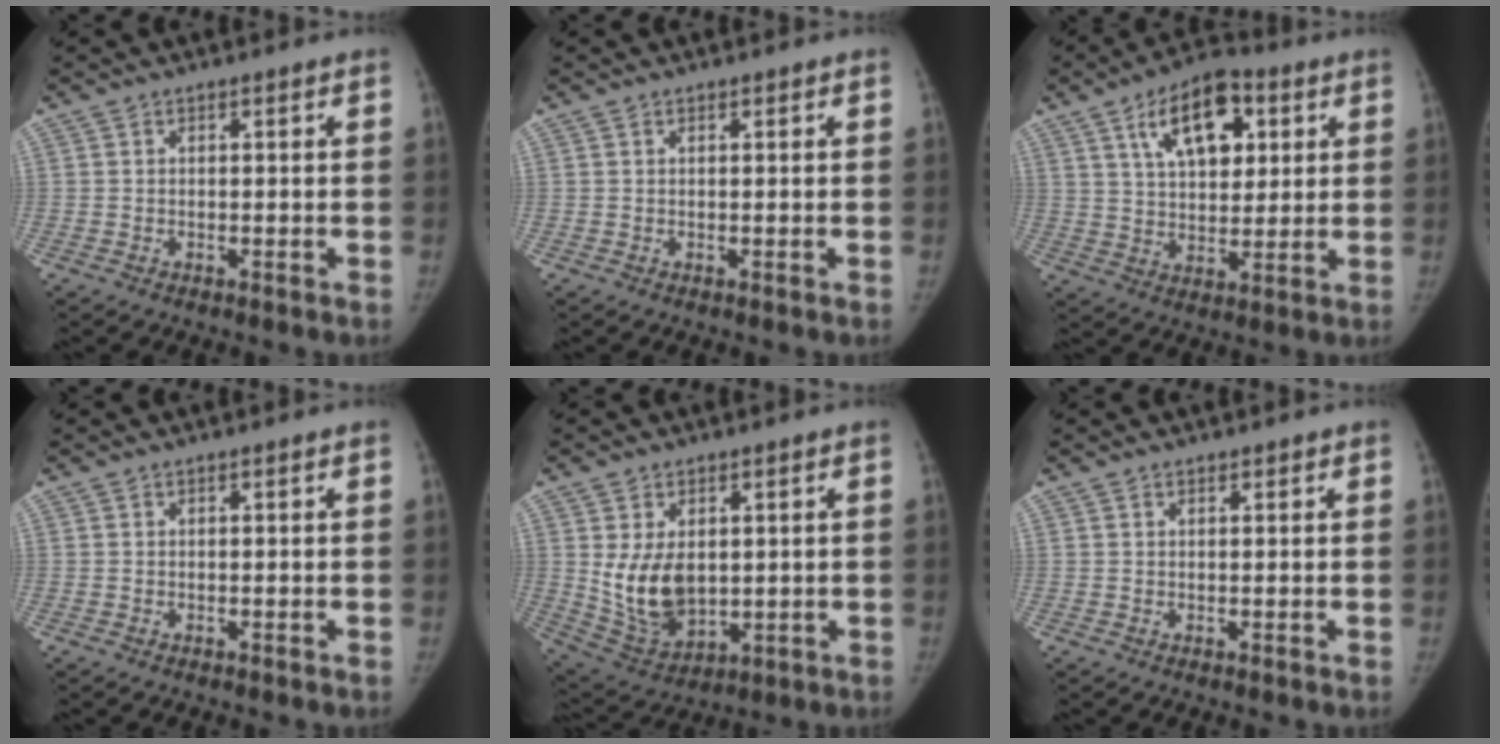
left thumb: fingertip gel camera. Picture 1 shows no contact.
{"total": 0.0}
{"total": 14.4, "force": [5.9, 7.9, 10.5], "torque": [-0.136, -0.010, 0.097]}
{"total": 0.0}
{"total": 11.4, "force": [1.1, 7.6, 8.4], "torque": [-0.130, -0.017, 0.044]}
{"total": 0.6, "force": [0.4, 0.3, 0.2], "torque": [-0.004, -0.003, 0.005]}